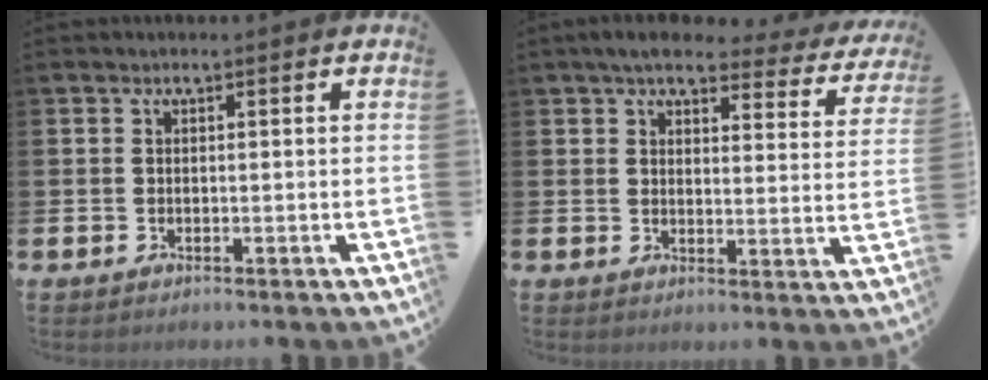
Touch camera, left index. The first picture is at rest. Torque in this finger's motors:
{"motor_torque": [1.07, -1.07, 0.47, 0.06]}